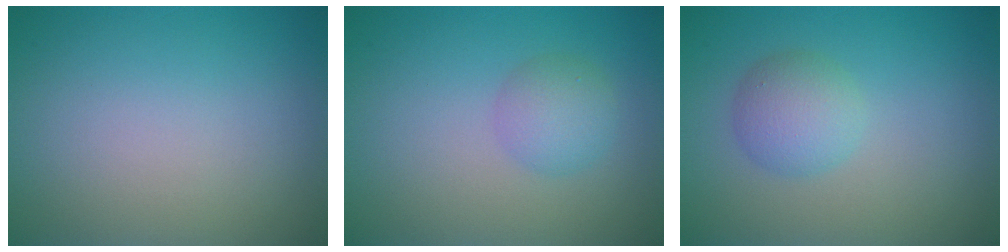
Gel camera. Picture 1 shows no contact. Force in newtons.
{"total": 2.4, "press": 2.4, "slide": 0.0}
{"total": 2.9, "press": 2.9, "slide": 0.1}